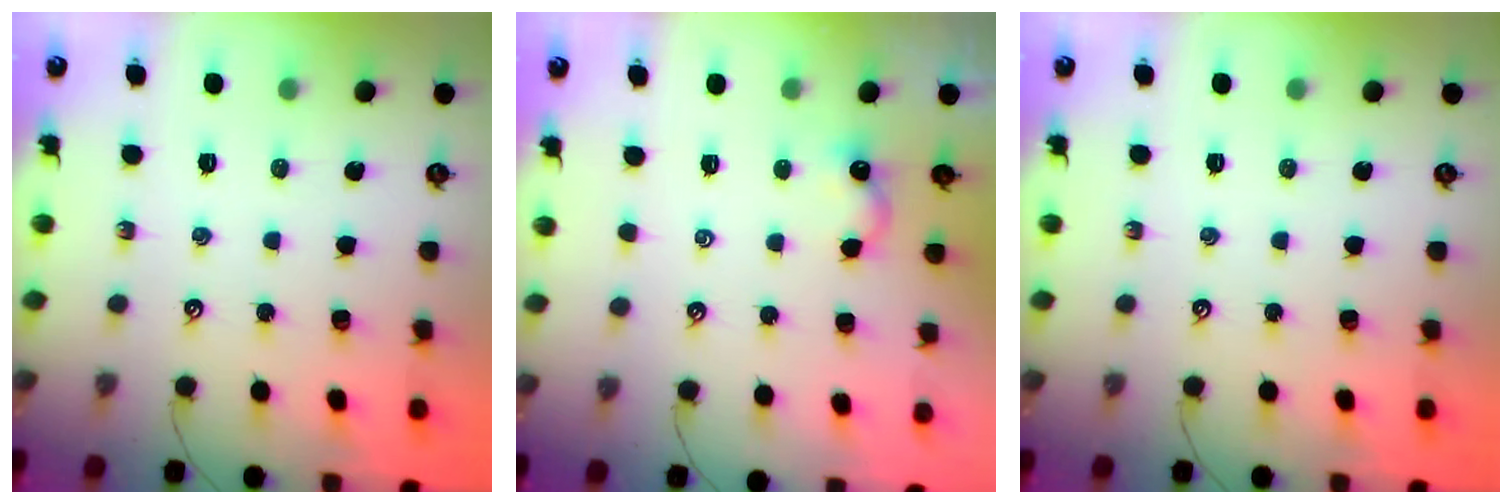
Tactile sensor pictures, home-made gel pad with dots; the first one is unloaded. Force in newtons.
{"total": 2.4, "press": 2.4, "slide": 0.2}
{"total": 0.0}